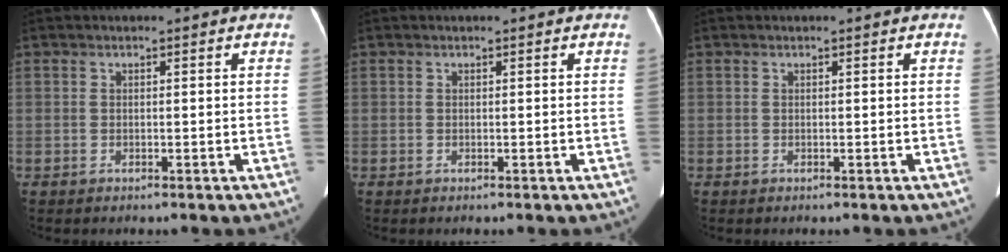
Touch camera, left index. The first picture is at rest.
{"total": 0.0}
{"total": 0.0}